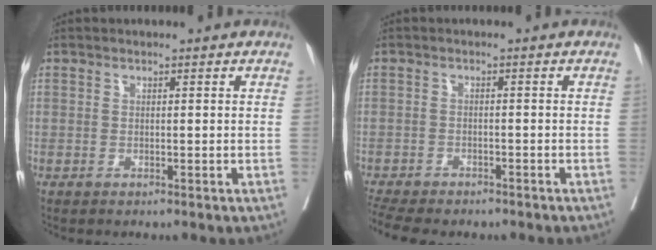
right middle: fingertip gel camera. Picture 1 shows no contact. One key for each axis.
{"total": 9.3, "fx": -7.8, "fy": 2.9, "fz": 4.2, "tx": -0.079, "ty": -0.001, "tz": -0.114}